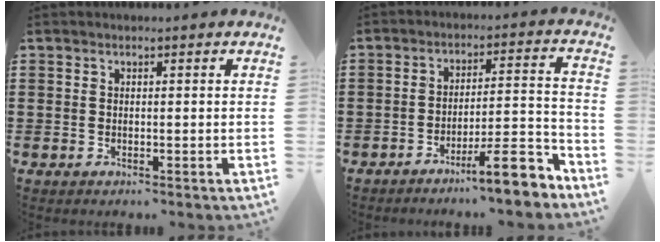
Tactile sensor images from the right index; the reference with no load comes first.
{"total": 9.7, "force": [-7.4, 1.3, 6.1], "torque": [-0.087, 0.020, -0.132]}